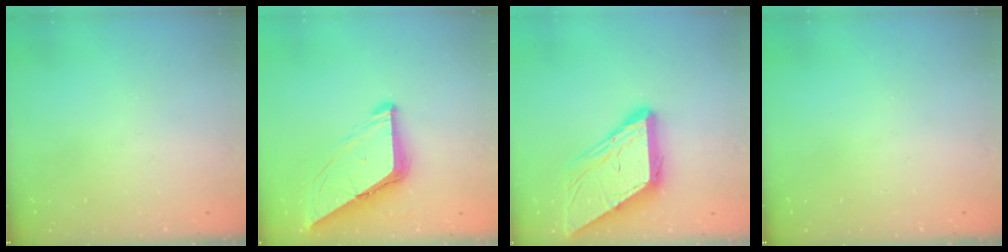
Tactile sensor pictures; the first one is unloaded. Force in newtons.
{"total": 10.1, "press": 10.0, "slide": 1.1}
{"total": 12.0, "press": 12.0, "slide": 1.2}
{"total": 0.0}